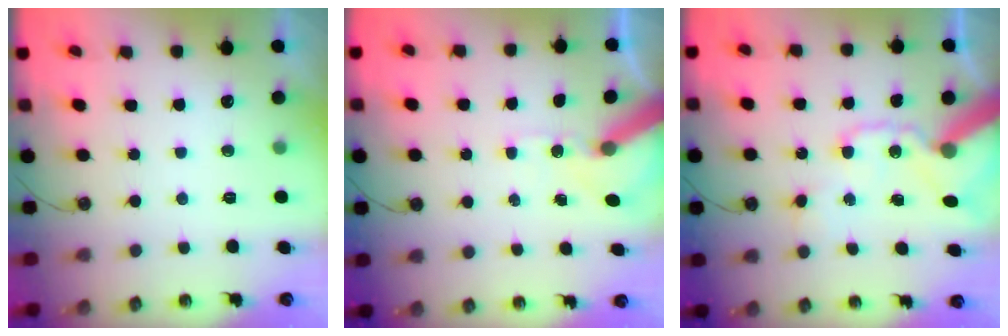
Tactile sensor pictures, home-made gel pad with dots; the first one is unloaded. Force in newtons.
{"total": 11.2, "press": 11.1, "slide": 1.7}
{"total": 17.7, "press": 17.5, "slide": 2.6}